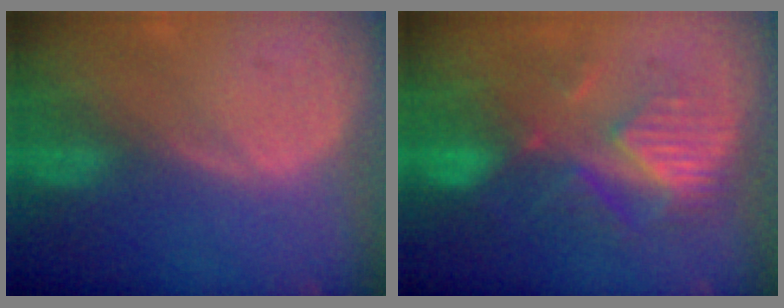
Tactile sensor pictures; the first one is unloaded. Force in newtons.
{"total": 8.5, "press": 8.5, "slide": 0.8}